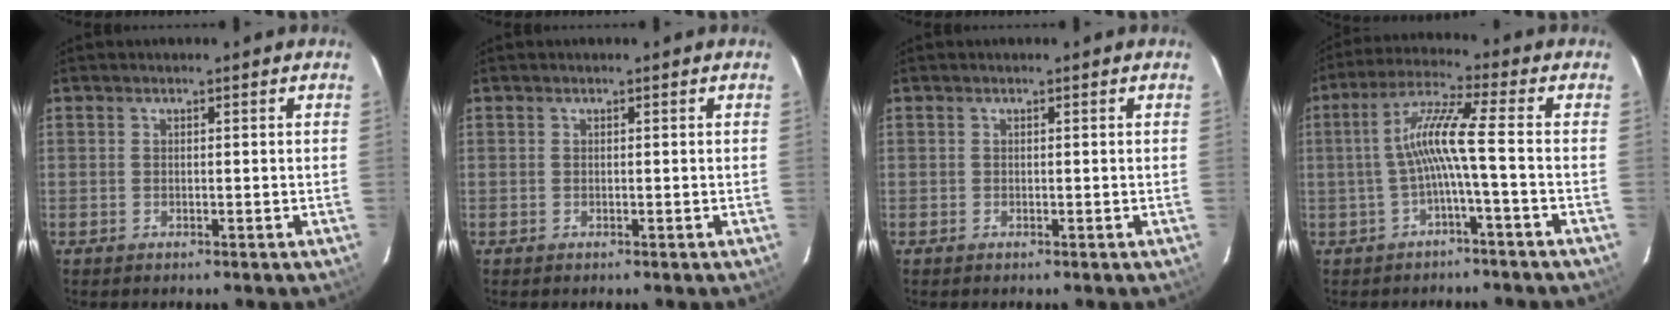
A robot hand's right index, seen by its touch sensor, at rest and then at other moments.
{"total": 0.0}
{"total": 0.0}
{"total": 7.6, "force": [-1.7, -1.0, 7.3], "torque": [-0.160, 0.011, -0.029]}